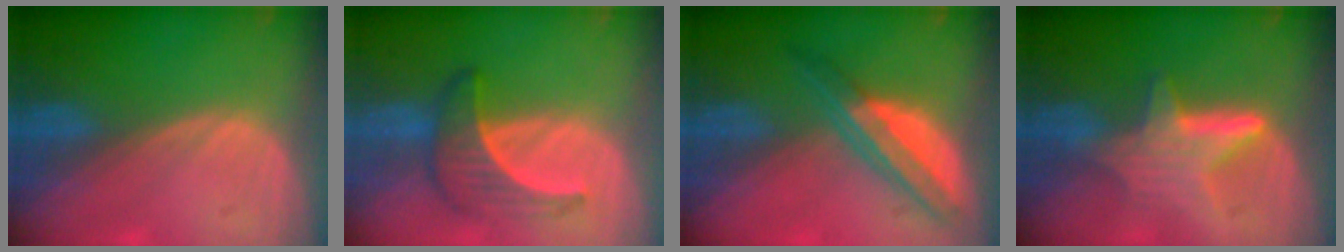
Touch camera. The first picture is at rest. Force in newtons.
{"total": 6.3, "press": 6.1, "slide": 1.9}
{"total": 6.8, "press": 5.8, "slide": 3.4}
{"total": 6.4, "press": 6.2, "slide": 1.7}